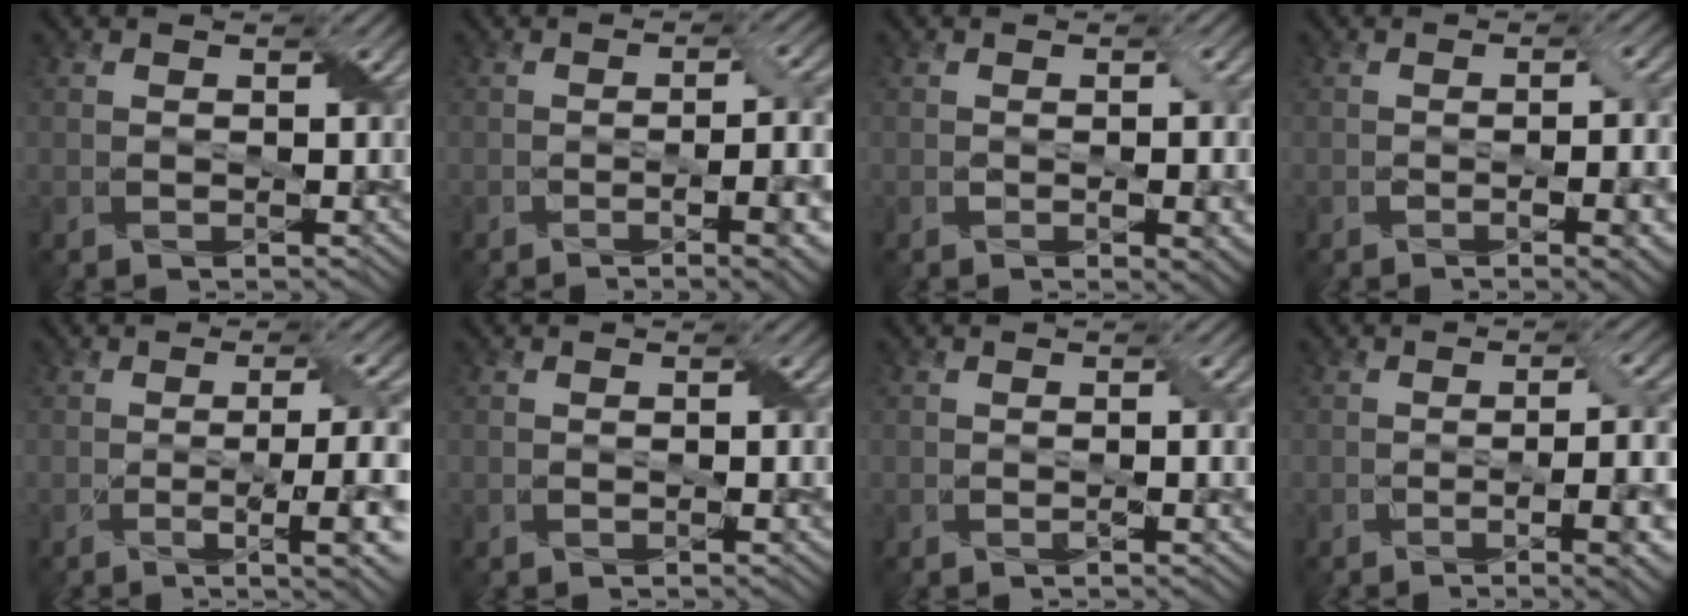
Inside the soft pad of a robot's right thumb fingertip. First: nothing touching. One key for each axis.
{"total": 8.4, "fx": -2.6, "fy": 1.9, "fz": 7.7, "tx": -0.108, "ty": -0.007, "tz": -0.036}
{"total": 3.3, "fx": -0.7, "fy": 1.0, "fz": 3.0, "tx": -0.044, "ty": -0.007, "tz": -0.005}
{"total": 5.7, "fx": -1.7, "fy": 1.2, "fz": 5.3, "tx": -0.077, "ty": -0.006, "tz": -0.018}
{"total": 10.0, "fx": -1.1, "fy": 2.7, "fz": 9.6, "tx": -0.123, "ty": -0.002, "tz": -0.011}
{"total": 0.8, "fx": -0.1, "fy": 0.0, "fz": 0.8, "tx": -0.013, "ty": 0.001, "tz": -0.001}
{"total": 2.5, "fx": -0.1, "fy": 0.3, "fz": 2.4, "tx": -0.039, "ty": 0.003, "tz": -0.001}
{"total": 9.2, "fx": -2.5, "fy": 2.3, "fz": 8.5, "tx": -0.113, "ty": -0.006, "tz": -0.034}